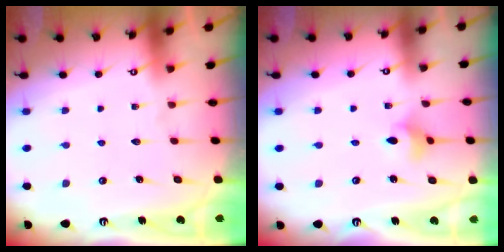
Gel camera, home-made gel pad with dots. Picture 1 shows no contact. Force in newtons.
{"total": 4.7, "press": 4.7, "slide": 0.5}